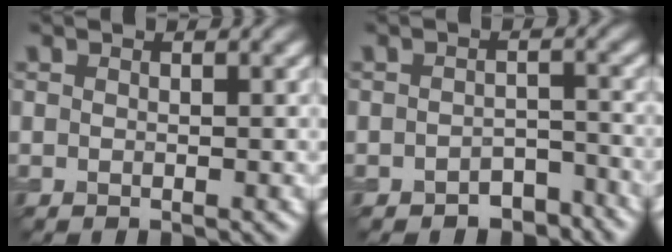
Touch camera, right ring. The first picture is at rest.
{"total": 3.1, "force": [-2.5, 1.5, 1.0], "torque": [-0.008, 0.001, -0.035]}